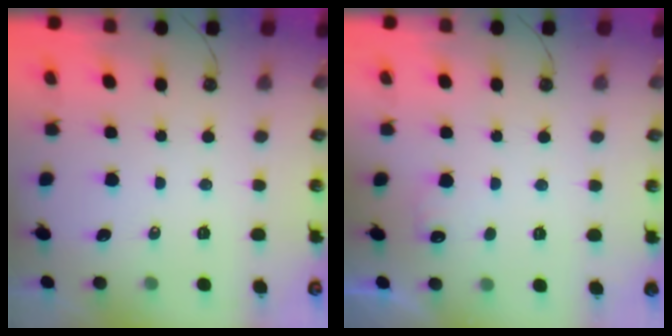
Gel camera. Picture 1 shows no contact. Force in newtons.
{"total": 5.3, "press": 5.3, "slide": 0.8}